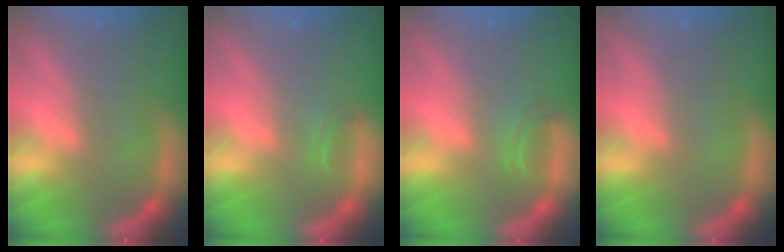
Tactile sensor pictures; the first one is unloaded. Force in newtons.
{"total": 0.9}
{"total": 1.4}
{"total": 0.0}